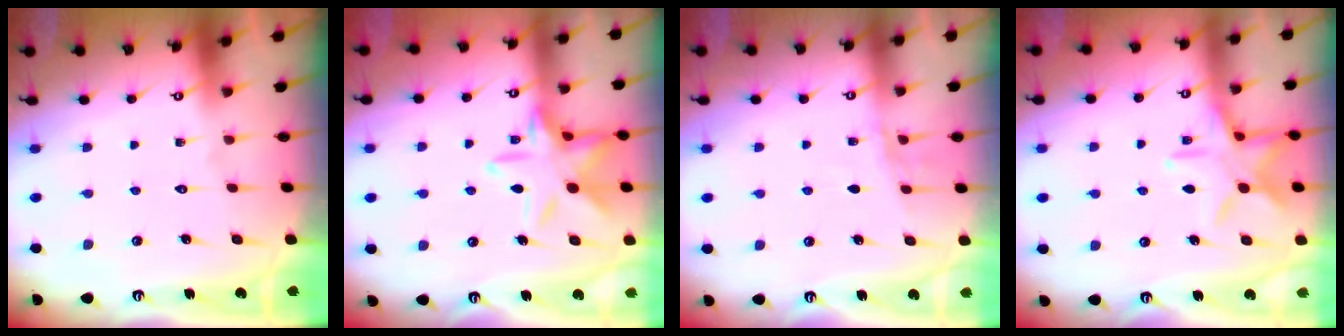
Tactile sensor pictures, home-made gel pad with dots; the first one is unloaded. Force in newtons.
{"total": 14.5, "press": 14.4, "slide": 1.0}
{"total": 5.1, "press": 4.9, "slide": 1.5}
{"total": 12.1, "press": 12.0, "slide": 0.8}